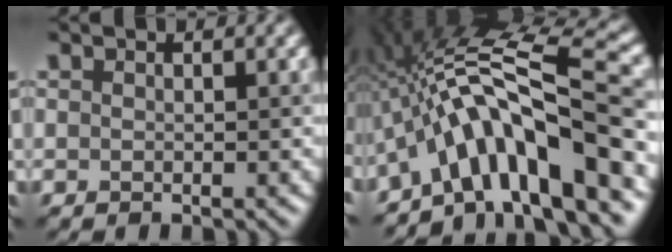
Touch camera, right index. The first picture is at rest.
{"total": 12.5, "force": [-4.1, 2.8, 11.5], "torque": [-0.182, 0.029, -0.066]}